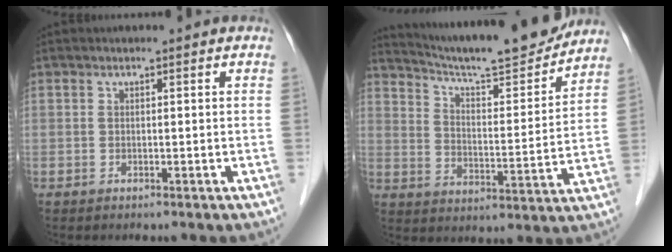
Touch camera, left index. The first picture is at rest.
{"total": 18.1, "force": [16.7, 0.8, 6.9], "torque": [-0.118, -0.026, 0.245]}